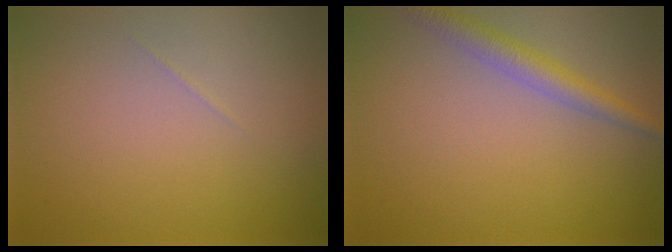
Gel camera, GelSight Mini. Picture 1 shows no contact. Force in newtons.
{"total": 2.7, "press": 2.7, "slide": 0.1}